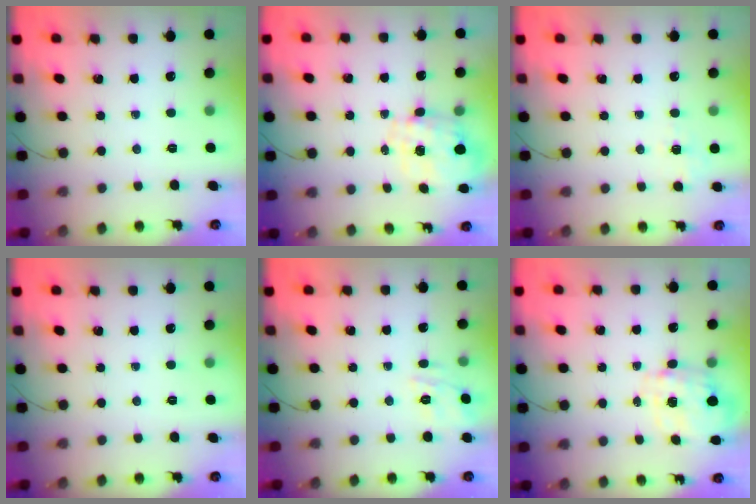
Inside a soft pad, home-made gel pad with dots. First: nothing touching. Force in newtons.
{"total": 1.0, "press": 0.9, "slide": 0.5}
{"total": 1.9, "press": 0.8, "slide": 1.7}
{"total": 0.0}
{"total": 4.7, "press": 4.5, "slide": 1.4}
{"total": 2.5, "press": 2.3, "slide": 1.0}